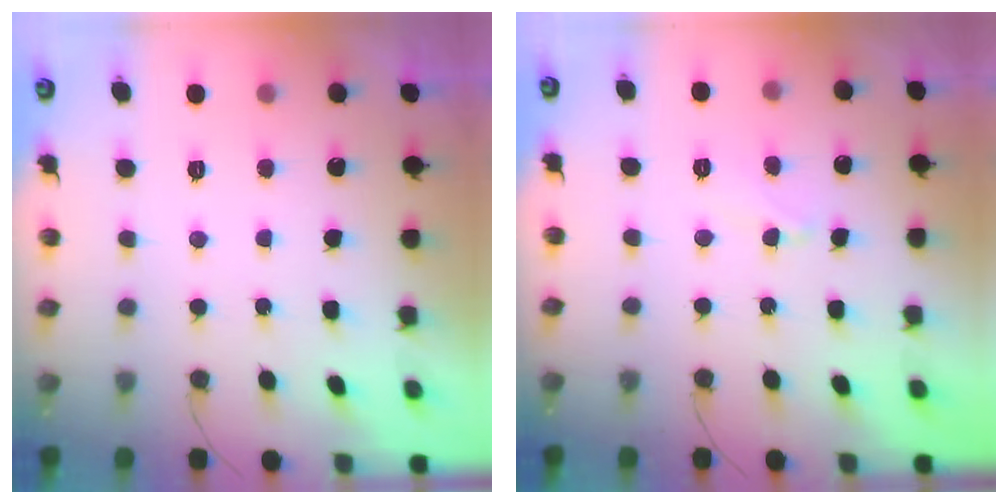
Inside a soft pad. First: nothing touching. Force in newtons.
{"total": 4.1, "press": 4.1, "slide": 0.5}